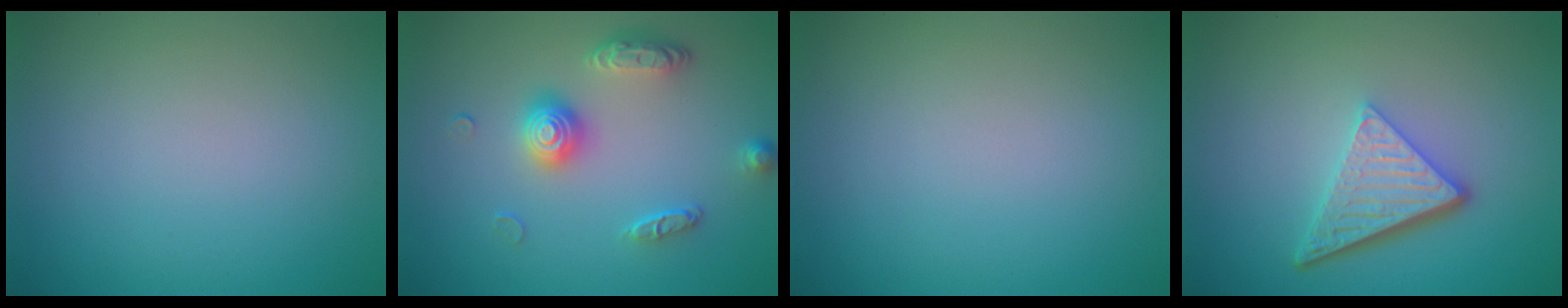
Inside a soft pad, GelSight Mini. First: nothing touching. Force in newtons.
{"total": 3.4, "press": 3.0, "slide": 1.7}
{"total": 0.0}
{"total": 4.8, "press": 3.5, "slide": 3.4}